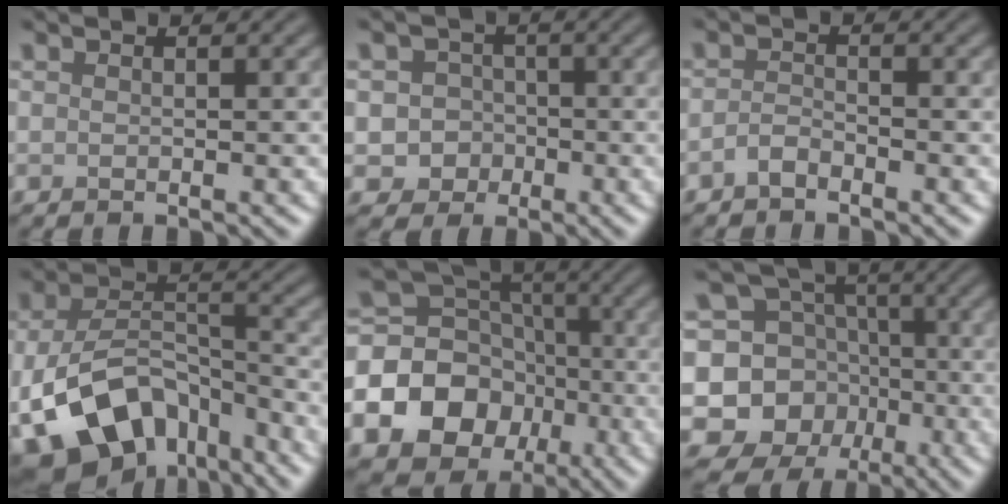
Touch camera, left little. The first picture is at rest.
{"total": 3.6, "force": [-0.9, 3.5, 0.7], "torque": [0.018, 0.003, -0.028]}
{"total": 1.3, "force": [-1.0, 0.5, 0.7], "torque": [-0.017, 0.005, -0.026]}
{"total": 11.1, "force": [-5.8, 6.5, 6.9], "torque": [-0.124, -0.008, -0.103]}
{"total": 16.0, "force": [-5.5, 14.1, 5.4], "torque": [-0.141, -0.018, -0.097]}
{"total": 11.2, "force": [-2.7, 10.5, 2.9], "torque": [-0.067, -0.006, -0.061]}